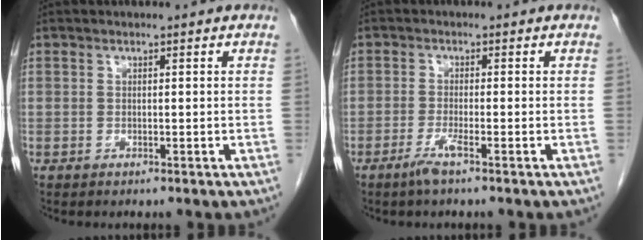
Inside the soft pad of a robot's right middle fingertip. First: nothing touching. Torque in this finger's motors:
{"motor_torque": [0.77, -0.33, 0.01, 0.04]}